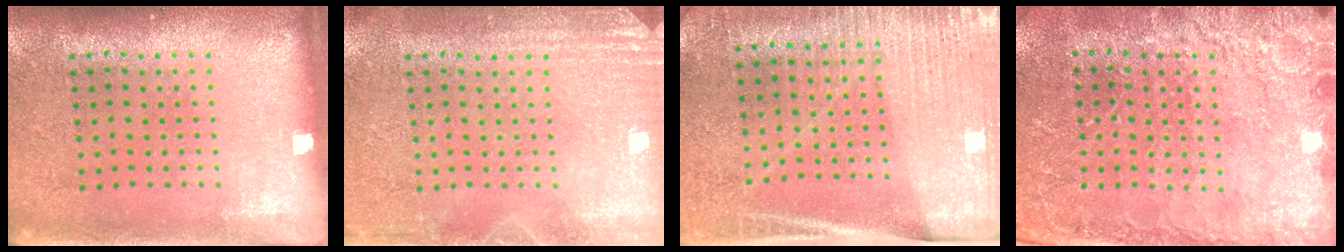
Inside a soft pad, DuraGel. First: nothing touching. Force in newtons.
{"total": 2.7, "press": 2.7, "slide": 0.3}
{"total": 2.8, "press": 2.5, "slide": 1.3}
{"total": 2.6, "press": 2.6, "slide": 0.3}